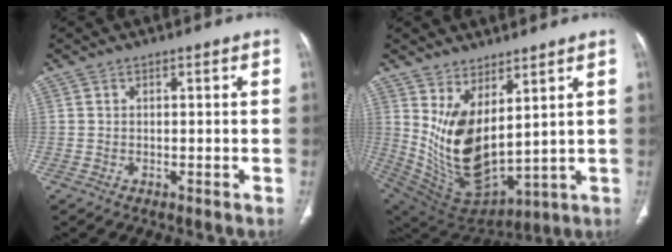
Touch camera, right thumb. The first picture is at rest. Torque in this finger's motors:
{"motor_torque": [-1.01, 1.64, 1.18, 0.24, 0.21]}